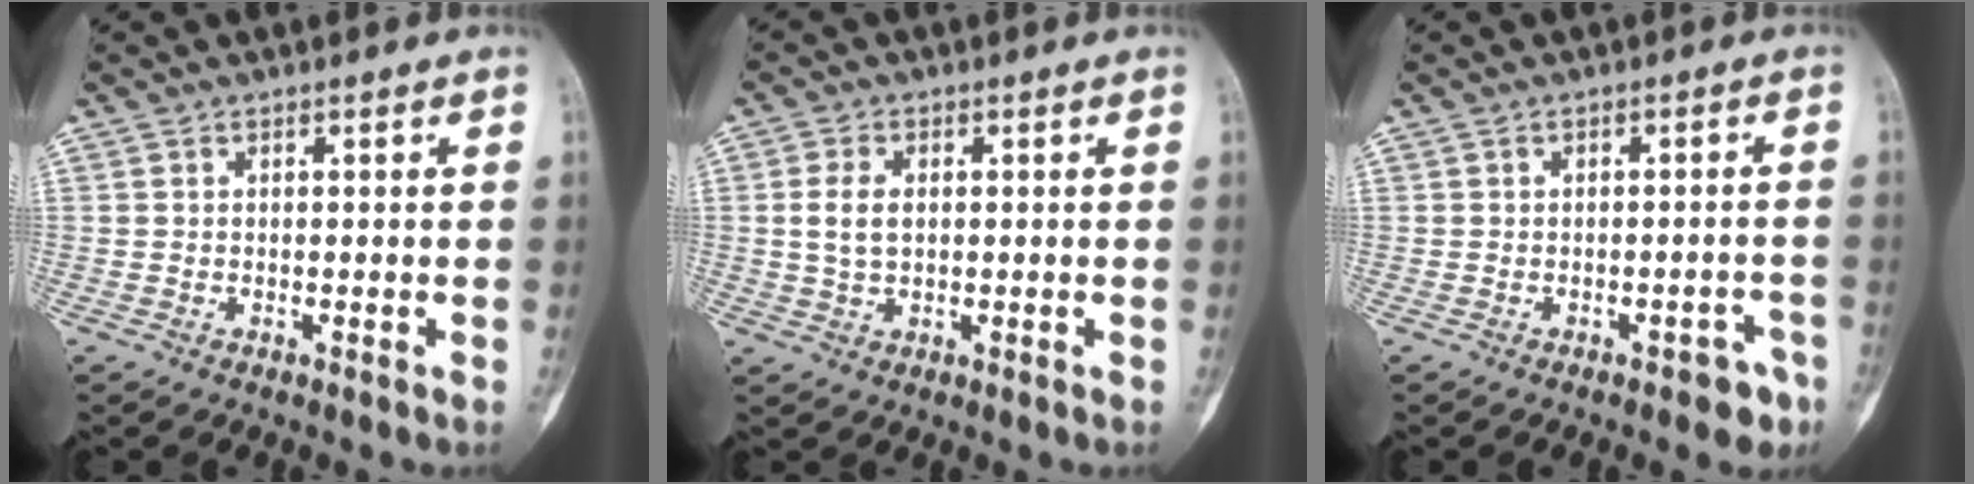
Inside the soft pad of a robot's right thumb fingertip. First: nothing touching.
{"total": 4.5, "force": [0.5, 2.8, 3.5], "torque": [-0.071, 0.000, 0.012]}
{"total": 4.3, "force": [-2.6, 2.1, 2.7], "torque": [-0.017, 0.023, -0.027]}